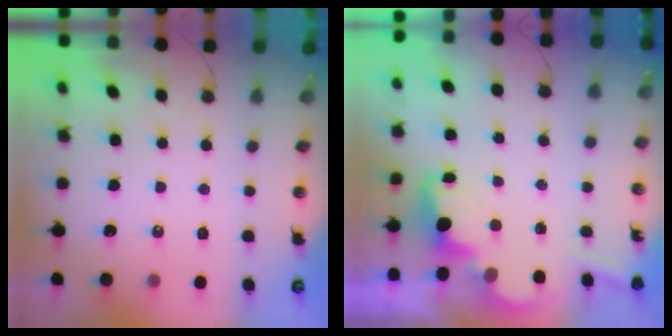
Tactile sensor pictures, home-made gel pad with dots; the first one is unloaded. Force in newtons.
{"total": 3.5, "press": 3.4, "slide": 0.7}